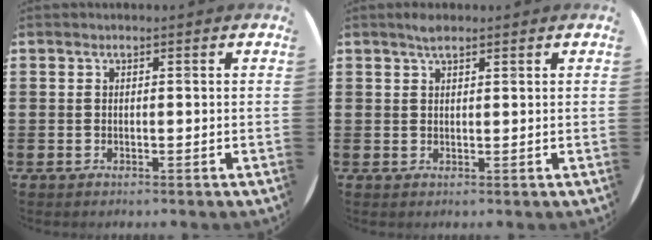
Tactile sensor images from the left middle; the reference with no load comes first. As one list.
[{"total": 1.8, "force": [1.4, 0.4, 1.0], "torque": [-0.019, 0.004, 0.025]}]